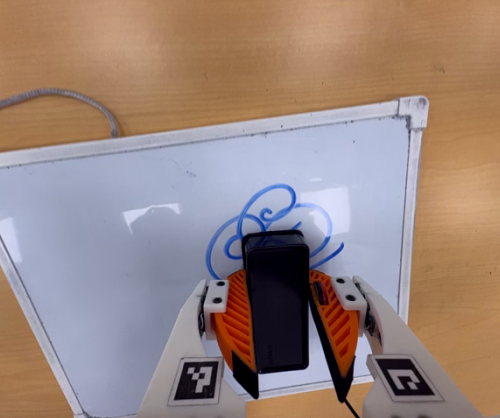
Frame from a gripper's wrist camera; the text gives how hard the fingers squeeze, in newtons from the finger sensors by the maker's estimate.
{"total": 12.9, "left": 14.3, "right": 11.6}